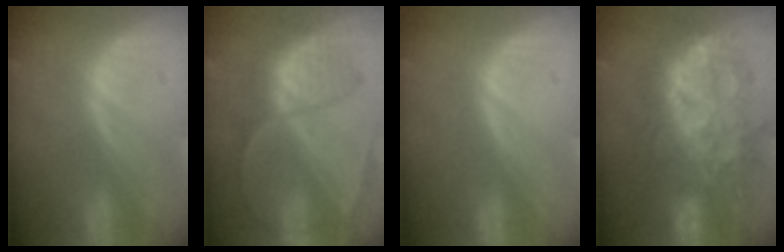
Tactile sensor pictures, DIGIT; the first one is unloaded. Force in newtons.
{"total": 8.2, "press": 7.3, "slide": 3.7}
{"total": 0.0}
{"total": 12.4, "press": 12.4, "slide": 1.2}